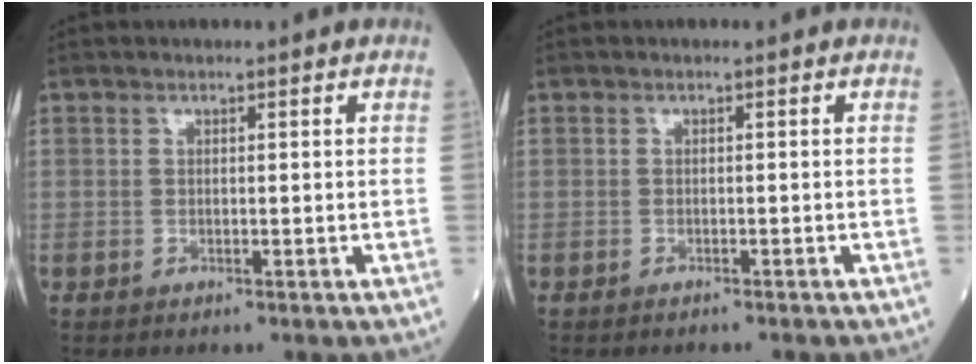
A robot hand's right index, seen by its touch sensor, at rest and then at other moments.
{"total": 1.4, "force": [-1.3, 0.2, 0.3], "torque": [-0.009, -0.003, -0.017]}